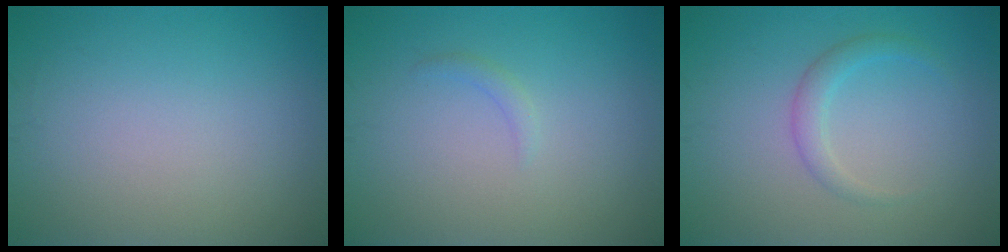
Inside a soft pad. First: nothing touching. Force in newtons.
{"total": 0.8, "press": 0.8, "slide": 0.1}
{"total": 1.7, "press": 1.7, "slide": 0.0}